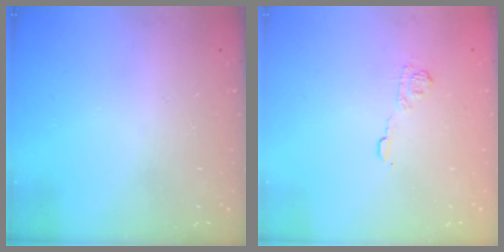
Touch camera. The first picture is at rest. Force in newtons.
{"total": 5.2, "press": 4.9, "slide": 1.5}